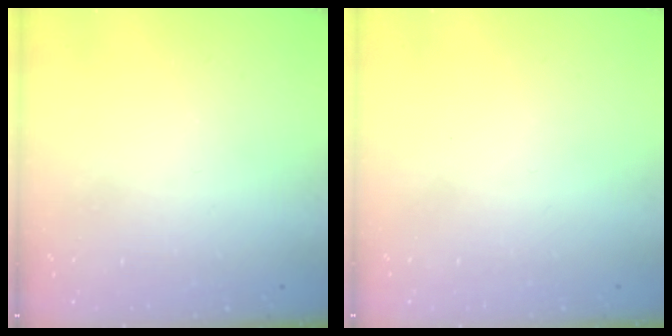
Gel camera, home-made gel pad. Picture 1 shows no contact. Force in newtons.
{"total": 1.7, "press": 1.7, "slide": 0.1}